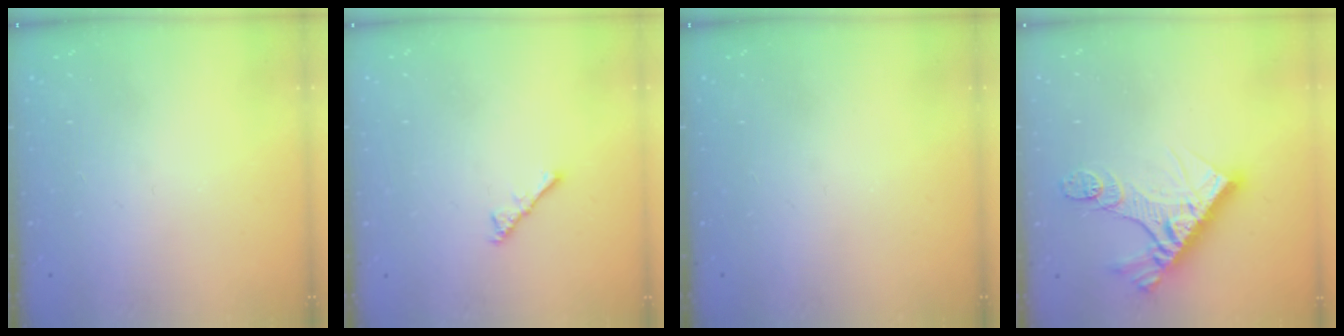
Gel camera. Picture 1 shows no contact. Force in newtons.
{"total": 3.4, "press": 3.4, "slide": 0.6}
{"total": 0.0}
{"total": 13.2, "press": 13.1, "slide": 1.2}